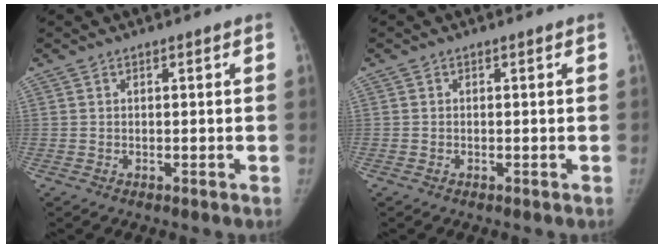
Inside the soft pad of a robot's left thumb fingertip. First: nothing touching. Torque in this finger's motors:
{"motor_torque": [0.03, 0.03, 0.18, -0.21, 0.01]}